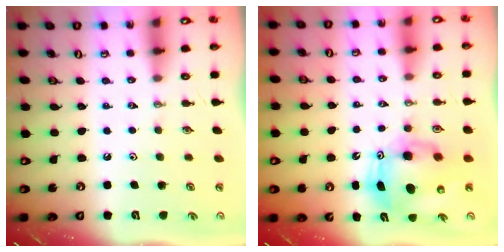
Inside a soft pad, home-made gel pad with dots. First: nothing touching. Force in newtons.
{"total": 9.8, "press": 9.5, "slide": 2.1}